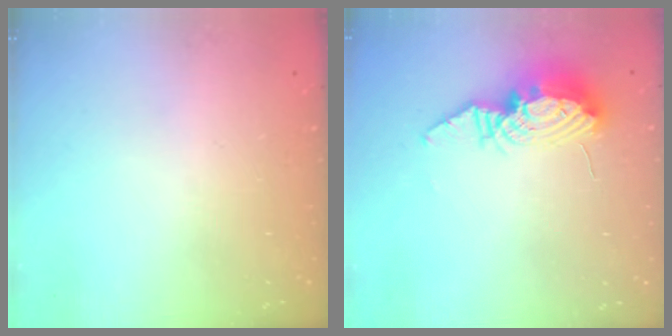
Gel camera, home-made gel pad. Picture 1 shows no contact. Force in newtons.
{"total": 11.1, "press": 11.0, "slide": 1.0}